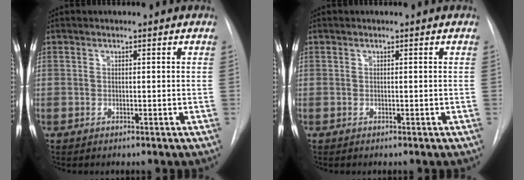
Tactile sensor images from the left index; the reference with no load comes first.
{"total": 0.0}